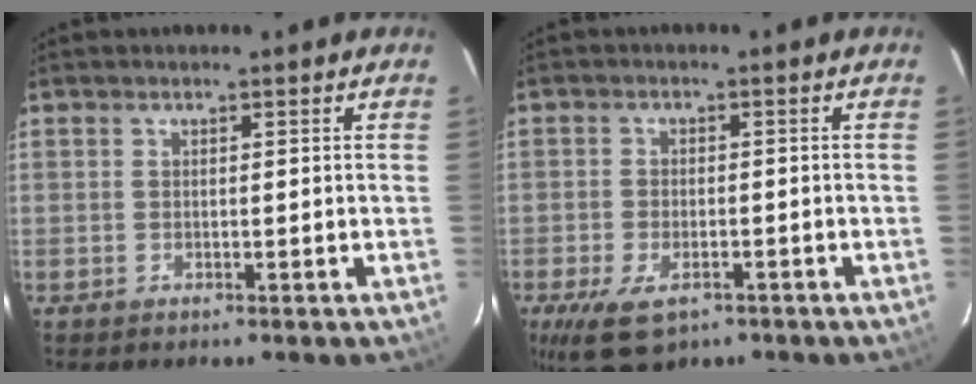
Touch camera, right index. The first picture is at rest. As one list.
[{"total": 9.0, "force": [-5.1, 4.8, 5.7], "torque": [-0.127, -0.021, -0.085]}]